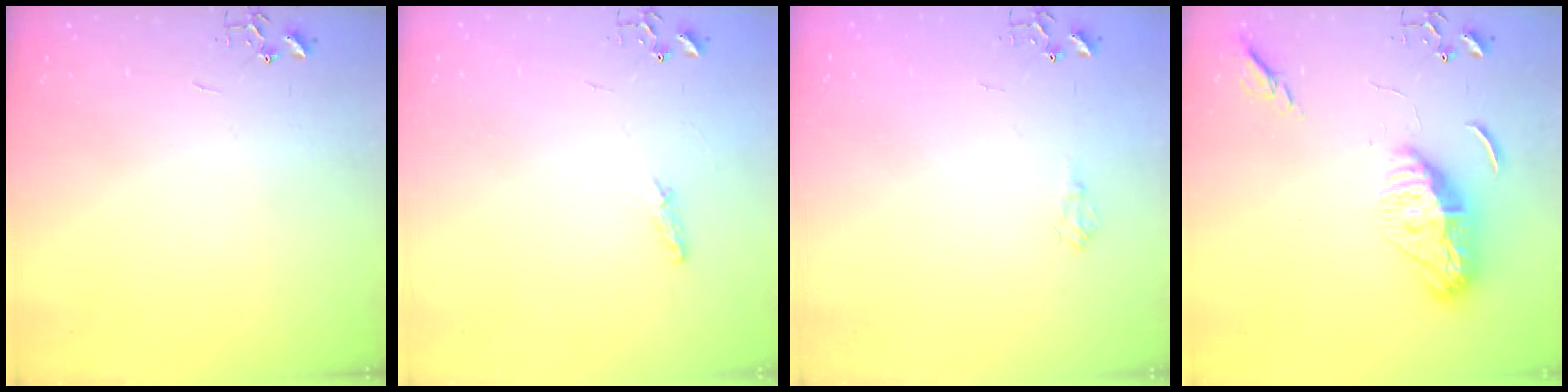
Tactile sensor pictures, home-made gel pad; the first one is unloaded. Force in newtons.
{"total": 5.9, "press": 5.8, "slide": 0.7}
{"total": 6.1, "press": 6.1, "slide": 0.8}
{"total": 13.7, "press": 13.6, "slide": 1.2}